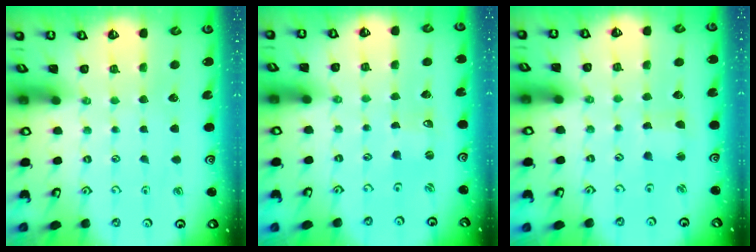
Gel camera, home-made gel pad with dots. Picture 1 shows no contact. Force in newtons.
{"total": 0.0}
{"total": 2.8, "press": 2.8, "slide": 0.2}